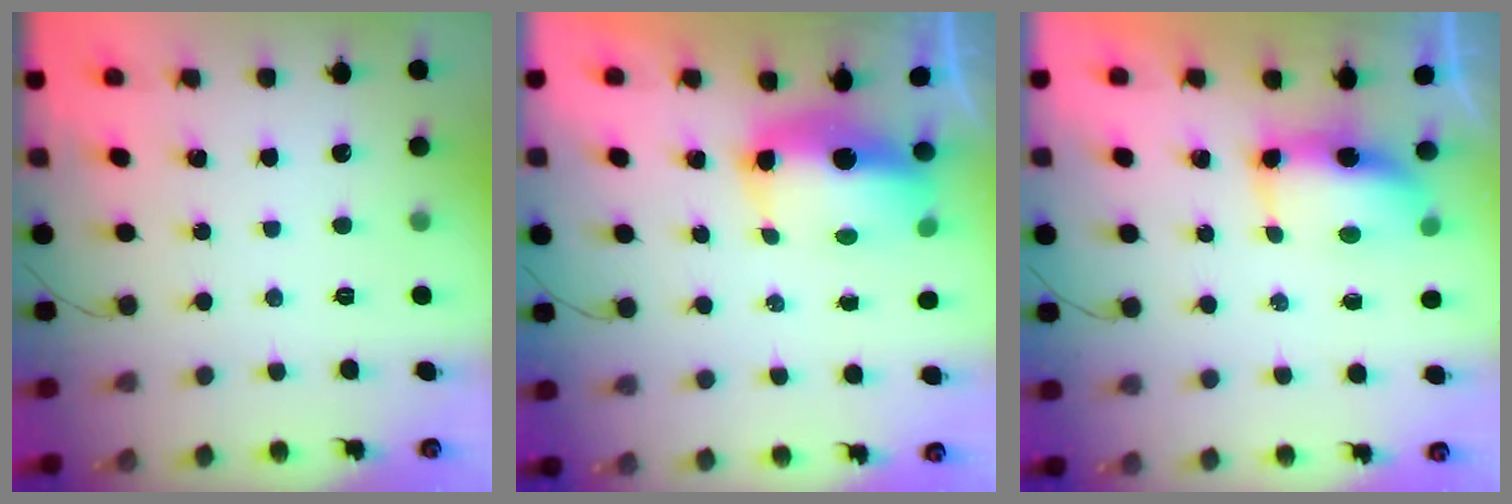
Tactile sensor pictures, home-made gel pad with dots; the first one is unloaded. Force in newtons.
{"total": 9.8, "press": 9.6, "slide": 2.0}
{"total": 7.0, "press": 6.9, "slide": 0.6}